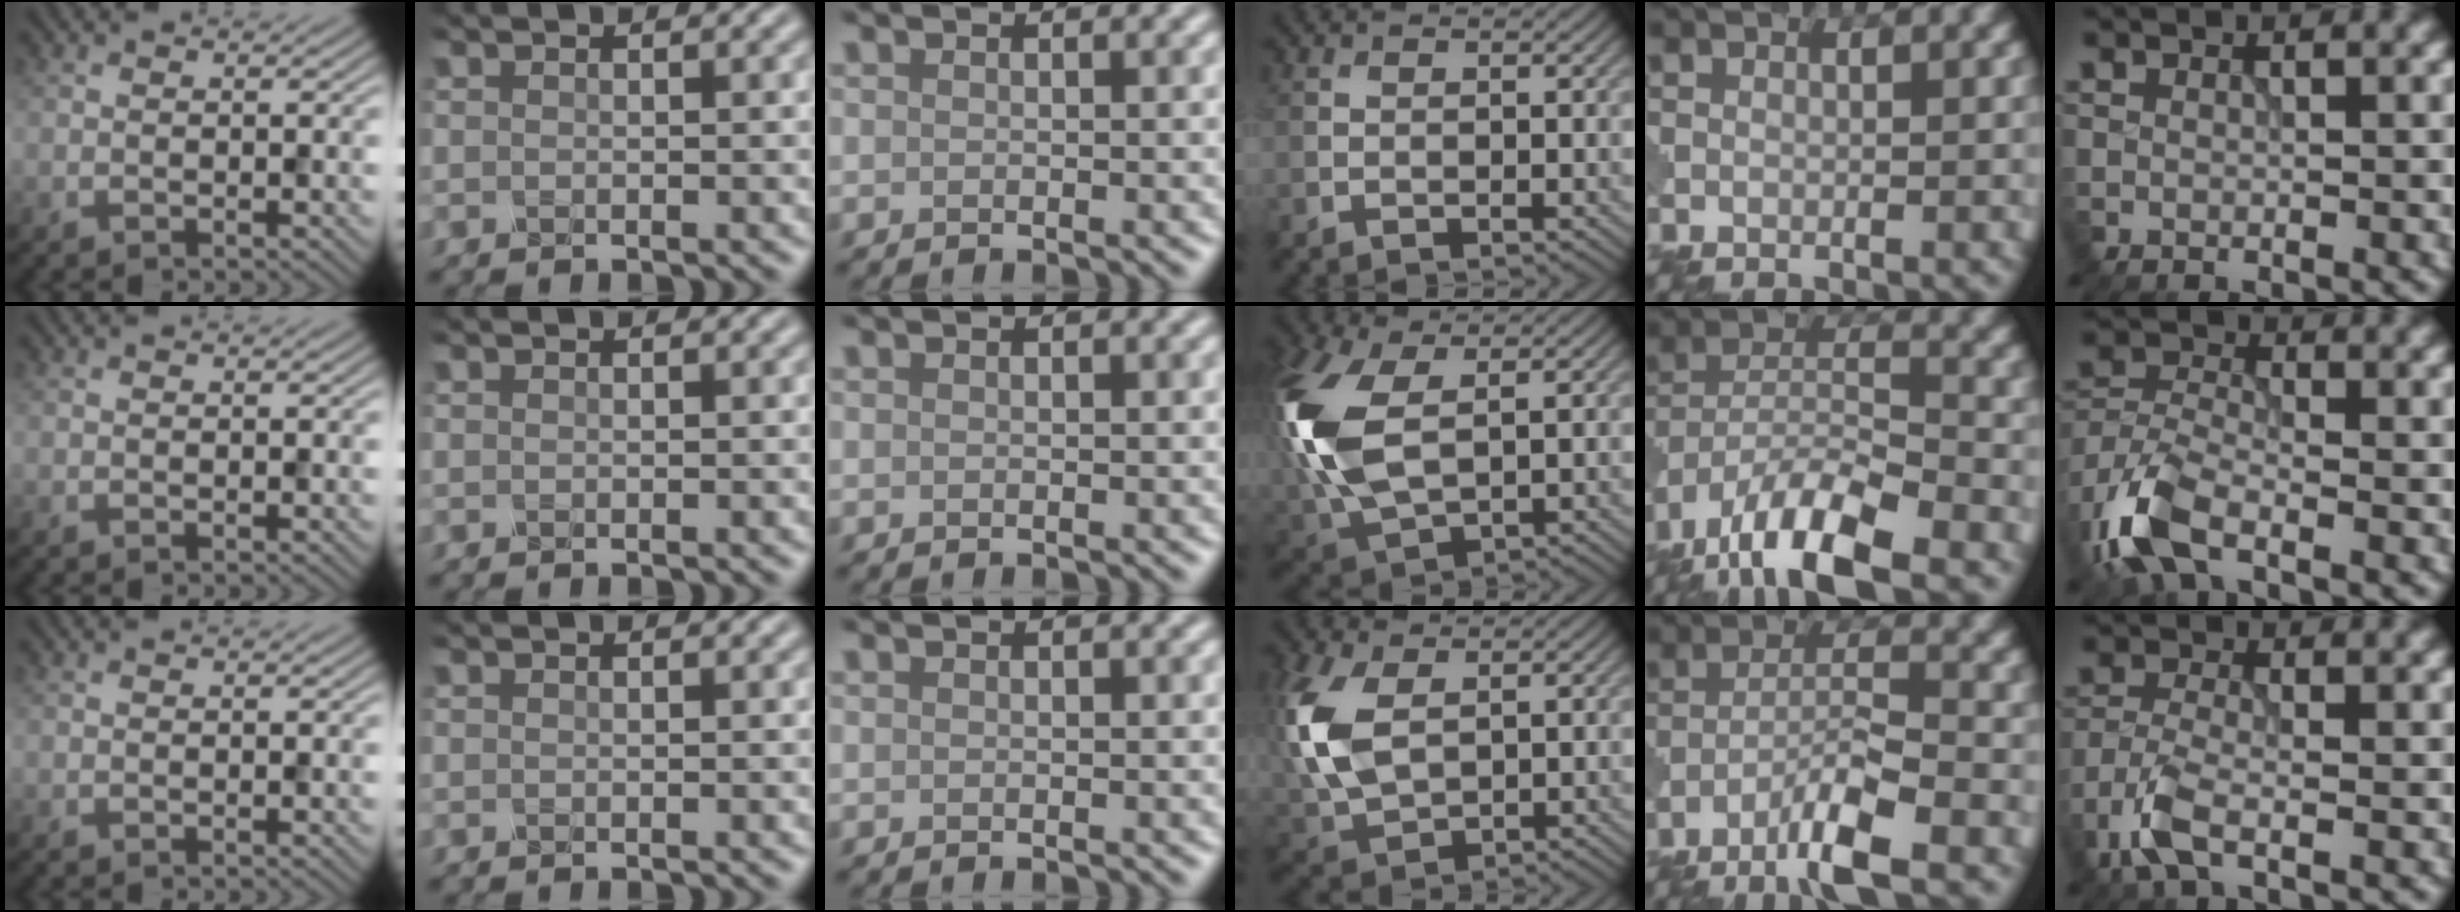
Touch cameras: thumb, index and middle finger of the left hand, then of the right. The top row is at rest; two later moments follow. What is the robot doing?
{"motion": "squeeze", "object": "clothespin"}